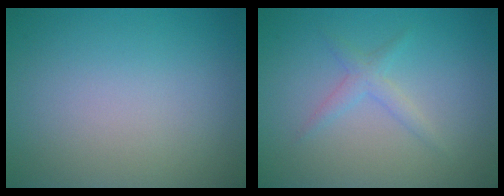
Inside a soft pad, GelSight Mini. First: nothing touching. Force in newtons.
{"total": 1.6, "press": 1.6, "slide": 0.1}